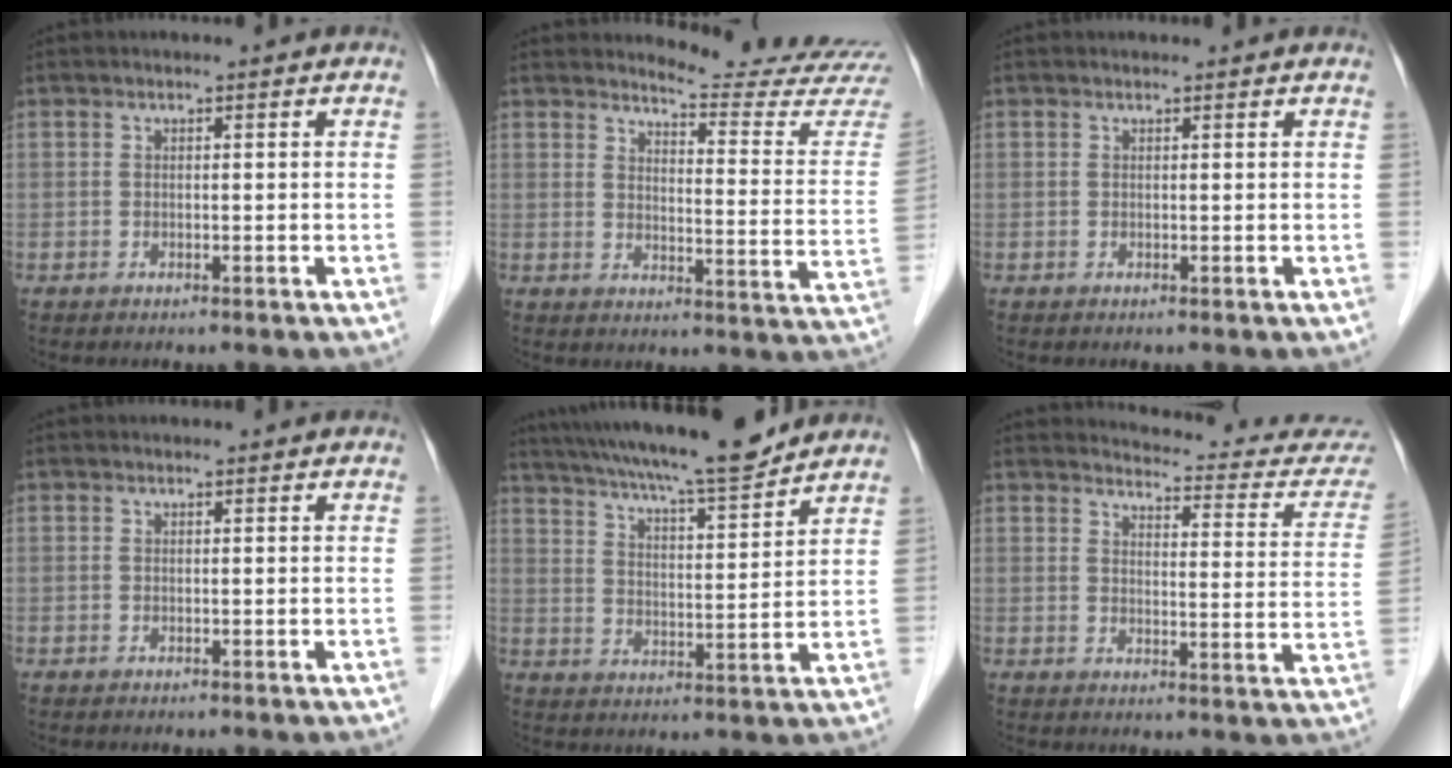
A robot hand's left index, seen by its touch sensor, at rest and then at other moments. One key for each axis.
{"total": 14.6, "fx": 14.5, "fy": -1.3, "fz": 1.6, "tx": -0.016, "ty": -0.136, "tz": 0.154}
{"total": 0.9, "fx": 0.9, "fy": 0.1, "fz": 0.1, "tx": -0.011, "ty": 0.005, "tz": 0.009}
{"total": 0.7, "fx": 0.7, "fy": 0.1, "fz": 0.1, "tx": -0.010, "ty": 0.004, "tz": 0.007}
{"total": 16.8, "fx": 14.8, "fy": 0.7, "fz": 7.9, "tx": -0.133, "ty": 0.003, "tz": 0.226}
{"total": 13.8, "fx": 13.2, "fy": 2.7, "fz": 2.8, "tx": 0.001, "ty": -0.057, "tz": 0.116}